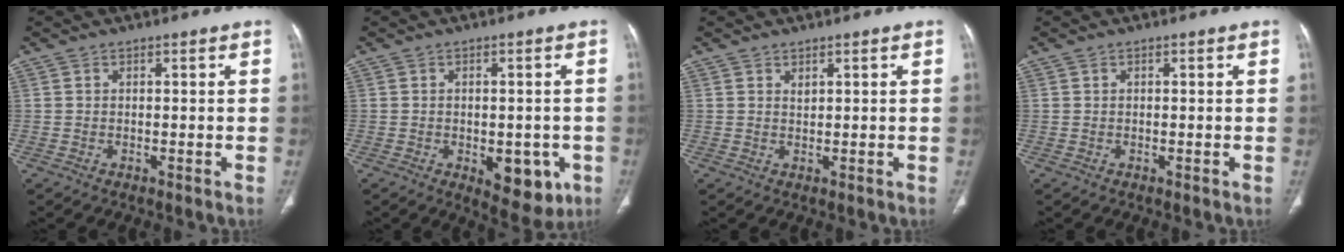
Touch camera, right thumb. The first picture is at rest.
{"total": 9.0, "force": [-2.9, 4.9, 7.0], "torque": [-0.059, 0.003, -0.021]}
{"total": 0.8, "force": [0.6, 0.3, 0.4], "torque": [-0.004, -0.005, 0.012]}
{"total": 0.0}